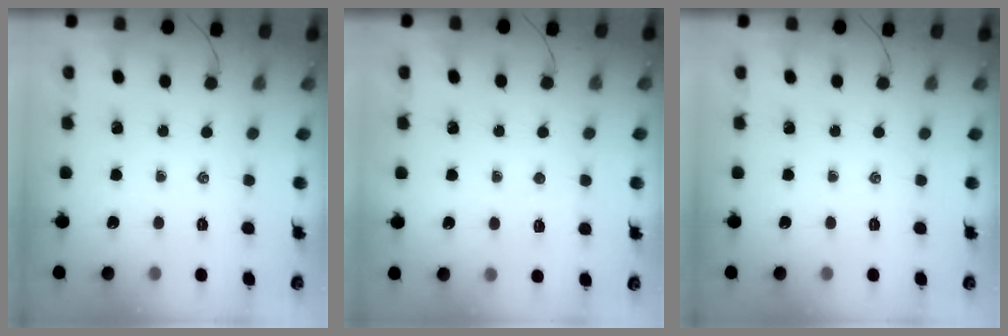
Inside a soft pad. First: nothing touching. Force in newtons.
{"total": 3.1, "press": 2.9, "slide": 0.9}
{"total": 0.0}